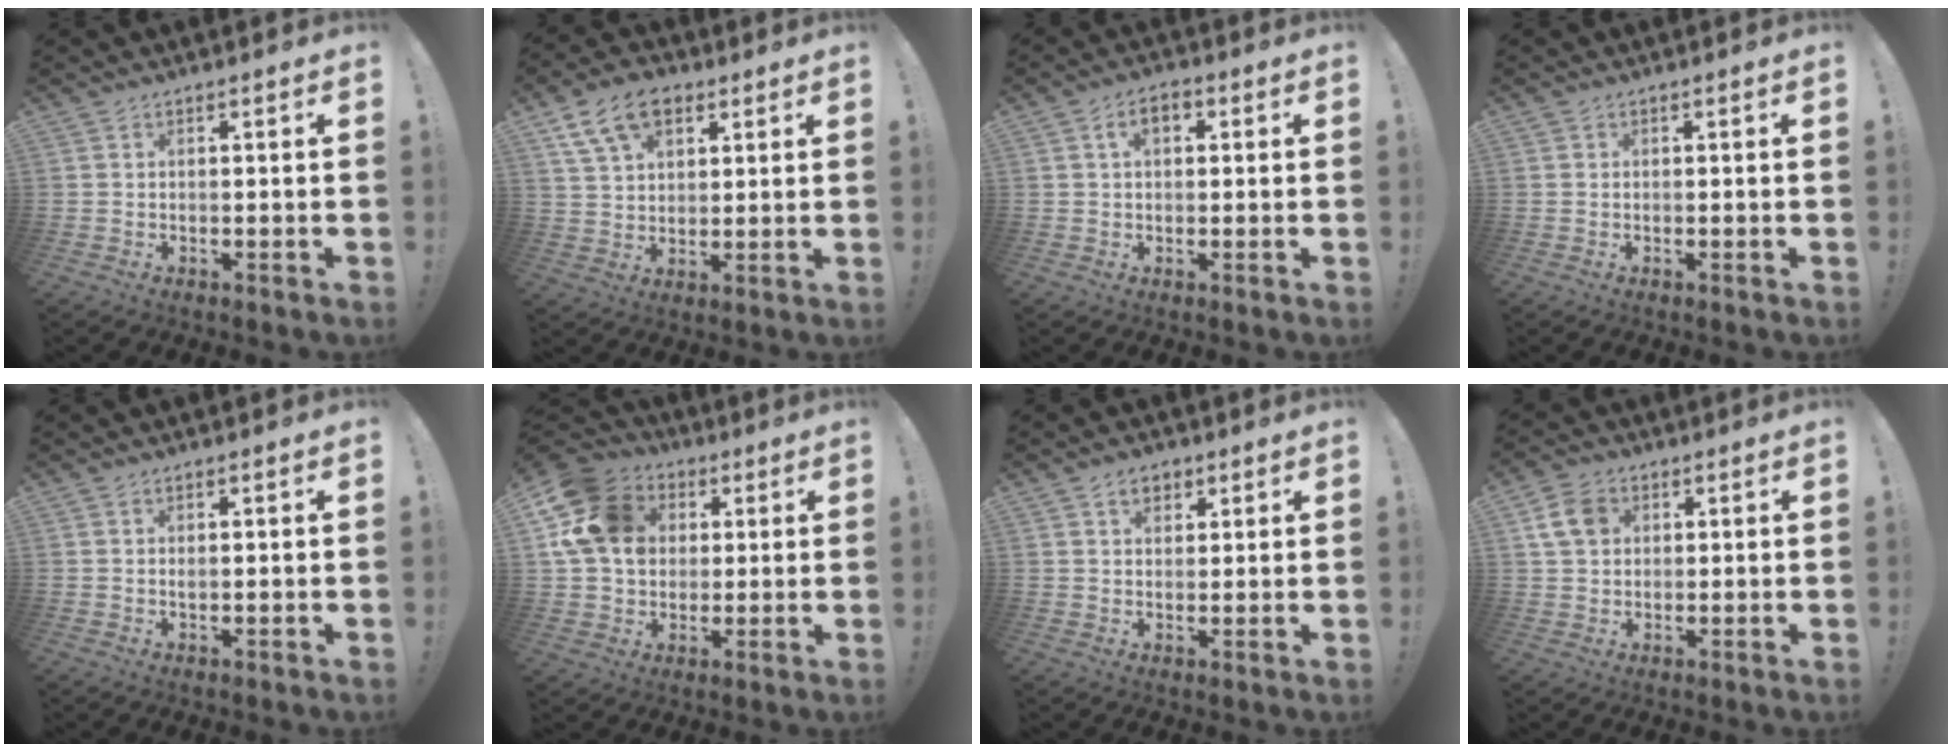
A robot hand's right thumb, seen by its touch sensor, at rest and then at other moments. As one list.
[{"total": 12.9, "force": [6.6, 8.3, 7.3], "torque": [-0.114, -0.018, 0.125]}, {"total": 4.8, "force": [1.2, 2.9, 3.6], "torque": [-0.055, 0.007, 0.020]}, {"total": 0.0}, {"total": 0.6, "force": [0.1, 0.3, 0.5], "torque": [-0.010, 0.001, 0.002]}, {"total": 17.3, "force": [4.0, 13.9, 9.5], "torque": [-0.164, -0.004, 0.079]}, {"total": 4.9, "force": [2.6, 3.6, 2.1], "torque": [-0.020, -0.006, 0.045]}, {"total": 8.3, "force": [2.7, 6.4, 4.5], "torque": [-0.078, 0.003, 0.055]}]